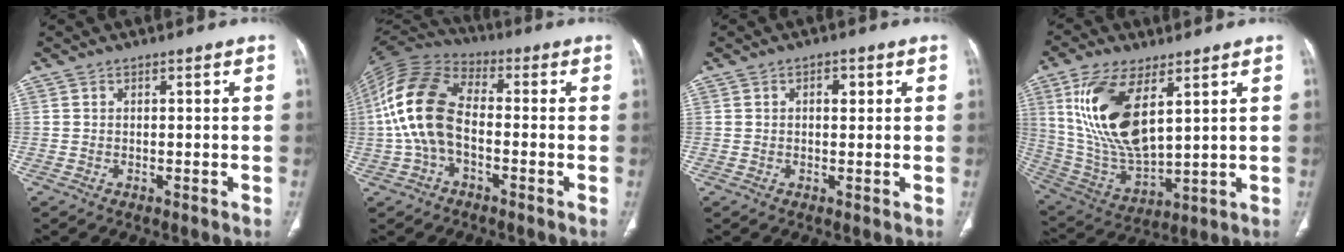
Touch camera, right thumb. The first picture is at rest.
{"total": 15.0, "force": [-1.6, 9.1, 11.8], "torque": [-0.248, 0.035, -0.038]}
{"total": 2.4, "force": [0.8, 1.3, 1.8], "torque": [-0.021, 0.001, 0.009]}
{"total": 18.4, "force": [6.7, 8.2, 15.0], "torque": [-0.292, -0.028, 0.142]}